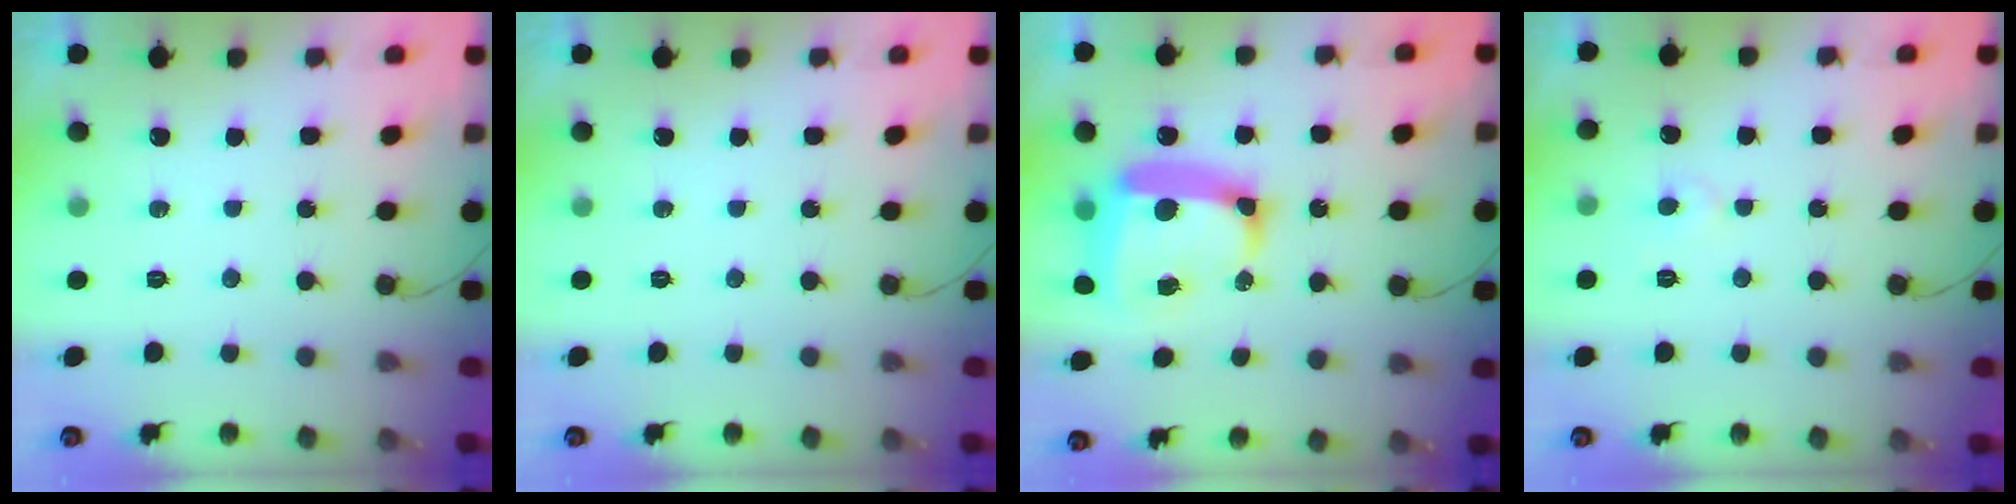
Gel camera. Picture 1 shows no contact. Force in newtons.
{"total": 0.0}
{"total": 16.4, "press": 16.3, "slide": 2.1}
{"total": 3.1, "press": 3.1, "slide": 0.5}